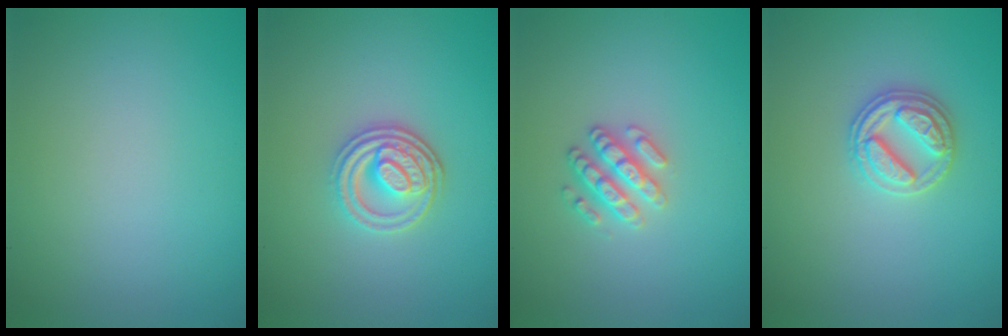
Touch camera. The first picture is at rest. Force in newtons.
{"total": 3.6, "press": 3.0, "slide": 1.9}
{"total": 2.6, "press": 2.5, "slide": 0.4}
{"total": 2.8, "press": 2.8, "slide": 0.2}